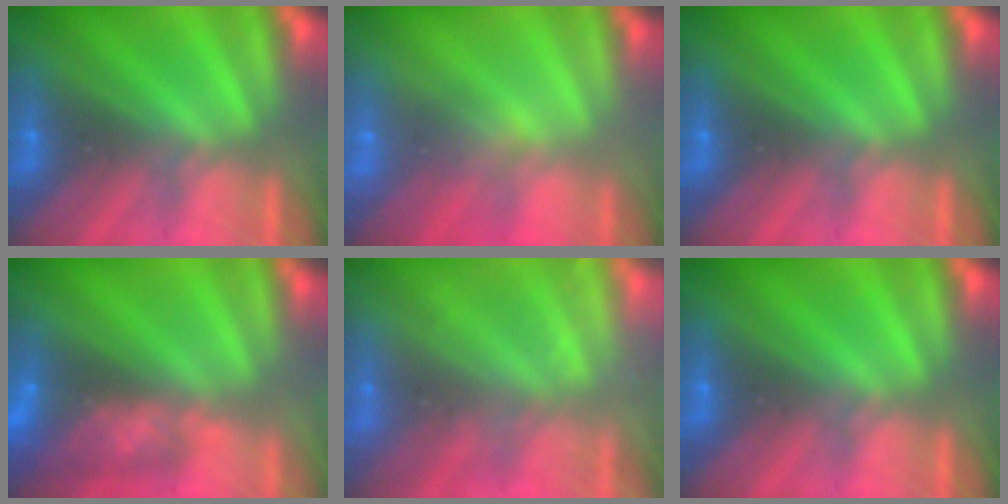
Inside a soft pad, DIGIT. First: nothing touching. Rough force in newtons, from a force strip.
{"total": 2.8}
{"total": 0.0}
{"total": 8.3}
{"total": 2.1}
{"total": 0.0}